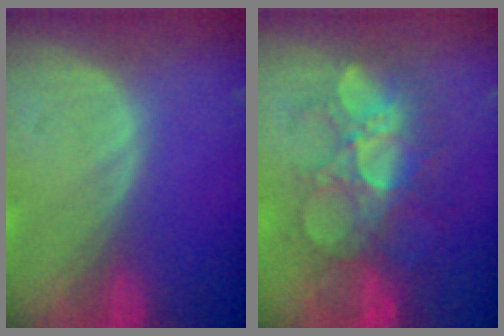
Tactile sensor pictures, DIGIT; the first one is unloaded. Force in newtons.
{"total": 9.0, "press": 8.8, "slide": 2.3}